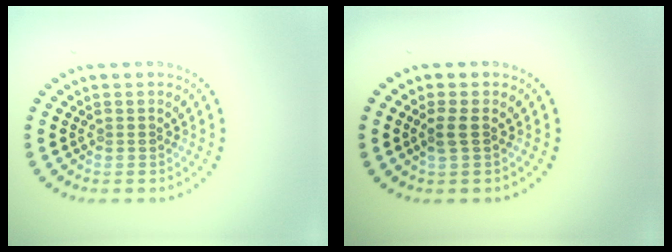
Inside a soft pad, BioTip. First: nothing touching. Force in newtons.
{"total": 1.3, "press": 1.2, "slide": 0.6}